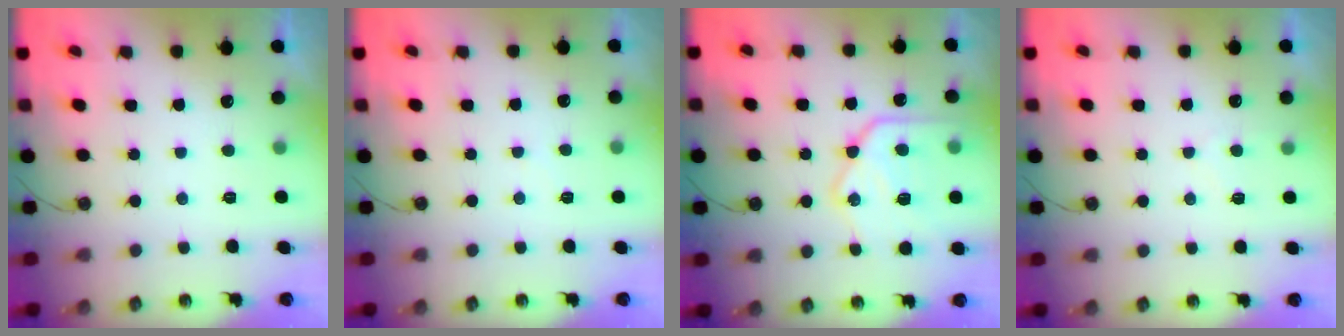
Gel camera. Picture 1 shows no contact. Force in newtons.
{"total": 3.7, "press": 3.7, "slide": 0.6}
{"total": 19.2, "press": 19.1, "slide": 1.5}
{"total": 4.1, "press": 4.1, "slide": 0.4}